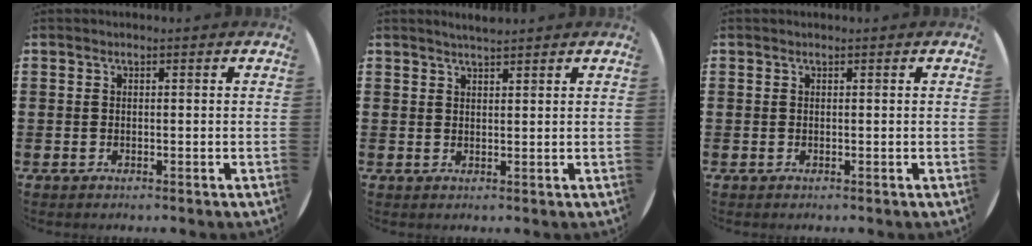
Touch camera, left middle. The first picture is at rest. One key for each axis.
{"total": 1.9, "fx": 1.8, "fy": 0.0, "fz": 0.5, "tx": -0.010, "ty": 0.003, "tz": 0.033}
{"total": 0.0}